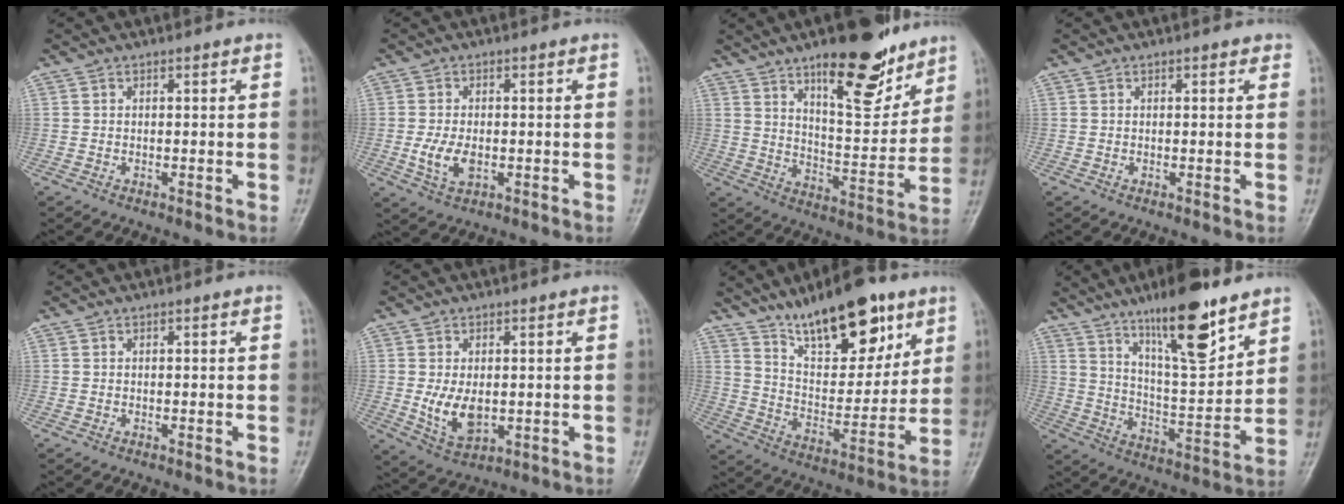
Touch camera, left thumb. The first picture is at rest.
{"total": 5.2, "force": [-0.9, 3.1, 4.1], "torque": [-0.085, -0.007, -0.013]}
{"total": 17.4, "force": [11.5, 6.0, 11.5], "torque": [-0.129, -0.076, 0.184]}
{"total": 0.9, "force": [0.6, 0.5, 0.5], "torque": [-0.002, -0.002, 0.004]}
{"total": 0.0}
{"total": 7.0, "force": [-0.2, 4.3, 5.4], "torque": [-0.089, -0.016, 0.009]}
{"total": 19.2, "force": [12.7, 7.5, 12.4], "torque": [-0.145, -0.068, 0.218]}
{"total": 16.8, "force": [11.2, 4.3, 11.8], "torque": [-0.170, -0.066, 0.195]}